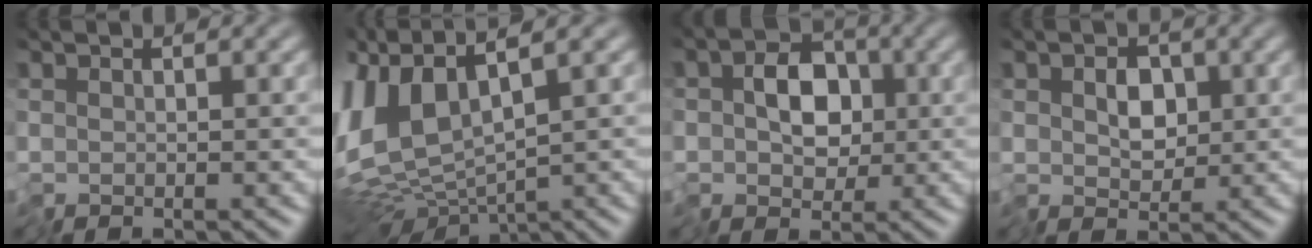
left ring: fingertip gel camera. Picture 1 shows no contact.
{"total": 8.1, "force": [0.8, 4.1, 6.9], "torque": [-0.162, -0.002, 0.020]}
{"total": 4.7, "force": [-0.6, 3.4, 3.2], "torque": [-0.050, 0.003, -0.018]}
{"total": 2.9, "force": [-0.2, 2.0, 2.1], "torque": [-0.036, -0.003, -0.006]}